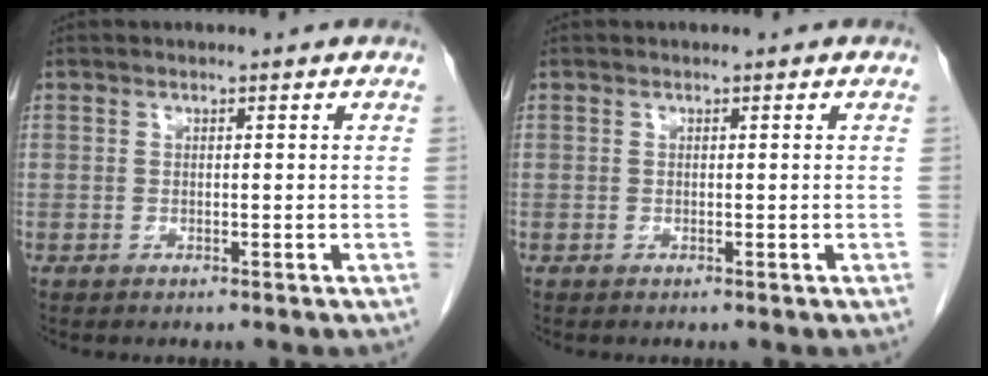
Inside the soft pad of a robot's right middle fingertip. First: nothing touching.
{"total": 0.0}